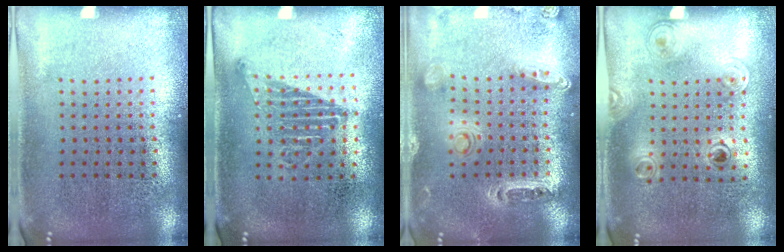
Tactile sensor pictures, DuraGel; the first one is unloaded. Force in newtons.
{"total": 1.1, "press": 1.0, "slide": 0.5}
{"total": 1.3, "press": 1.3, "slide": 0.2}
{"total": 1.1, "press": 0.9, "slide": 0.6}